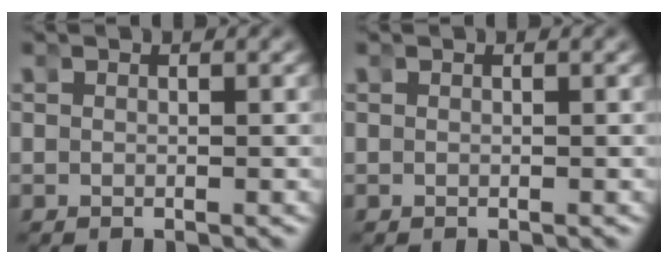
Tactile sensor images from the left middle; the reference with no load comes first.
{"total": 0.0}